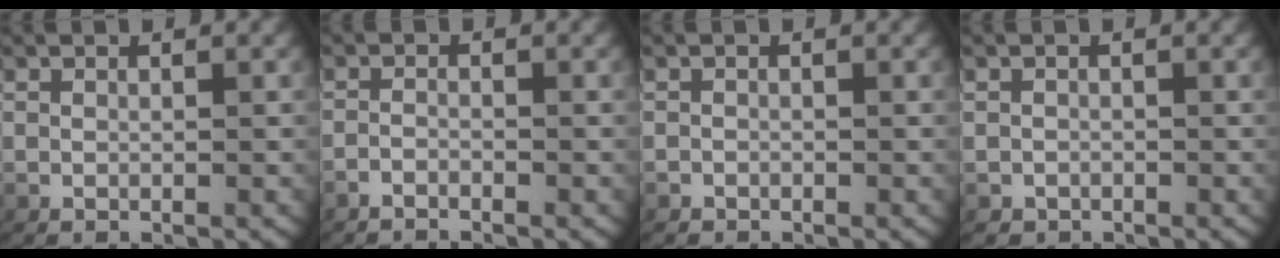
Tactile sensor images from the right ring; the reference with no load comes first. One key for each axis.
{"total": 1.6, "fx": -1.5, "fy": 0.5, "fz": 0.2, "tx": -0.012, "ty": -0.009, "tz": -0.026}
{"total": 0.6, "fx": -0.5, "fy": 0.3, "fz": -0.2, "tx": -0.003, "ty": -0.006, "tz": -0.006}
{"total": 1.5, "fx": -0.8, "fy": 1.2, "fz": -0.2, "tx": -0.004, "ty": -0.011, "tz": -0.009}